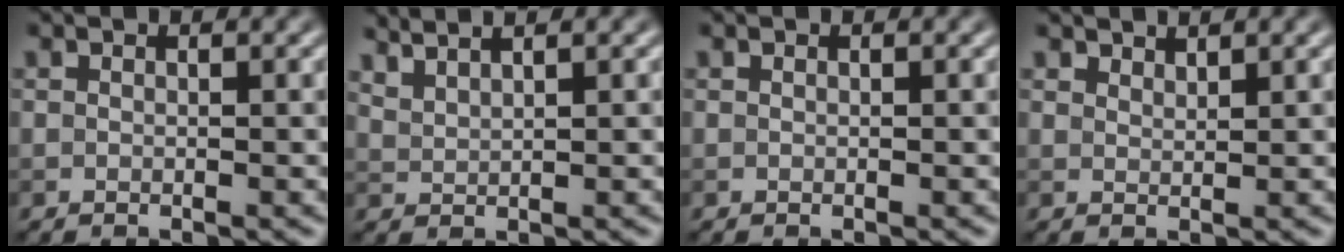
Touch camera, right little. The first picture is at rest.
{"total": 3.2, "force": [2.8, 0.9, 1.5], "torque": [-0.012, 0.014, 0.031]}
{"total": 0.0}
{"total": 1.6, "force": [1.6, 0.1, 0.2], "torque": [-0.003, 0.000, 0.025]}